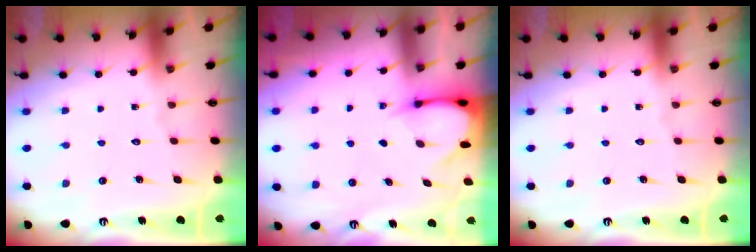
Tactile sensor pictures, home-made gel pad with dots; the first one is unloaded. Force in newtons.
{"total": 3.4, "press": 3.4, "slide": 0.4}
{"total": 0.0}